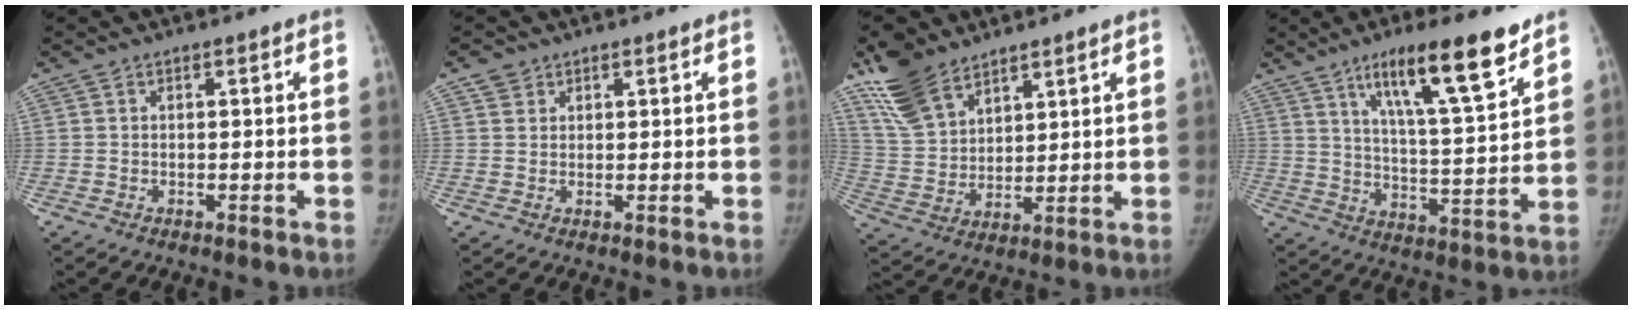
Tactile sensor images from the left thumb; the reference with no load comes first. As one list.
[{"total": 2.2, "force": [1.4, 1.6, 0.4], "torque": [0.005, -0.005, 0.022]}, {"total": 12.5, "force": [9.1, 6.4, 5.7], "torque": [-0.099, -0.031, 0.188]}, {"total": 16.7, "force": [10.5, 2.8, 12.7], "torque": [-0.190, -0.055, 0.176]}]